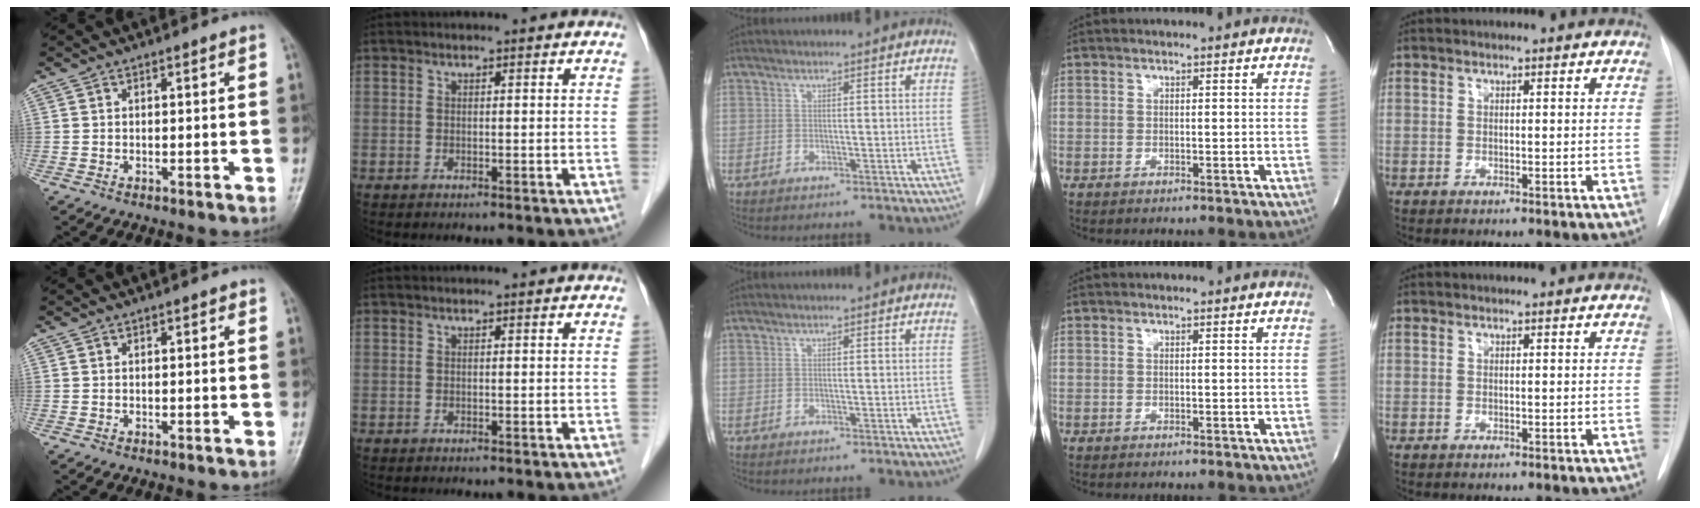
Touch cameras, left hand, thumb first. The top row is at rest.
{}